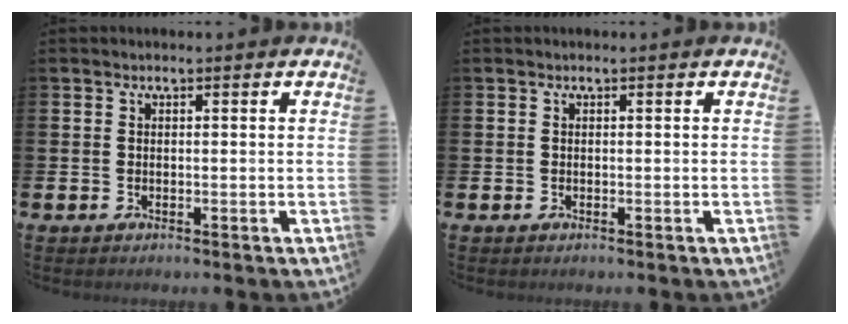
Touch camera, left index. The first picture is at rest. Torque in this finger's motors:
{"motor_torque": [0.00, 0.00, 0.00, -0.01]}